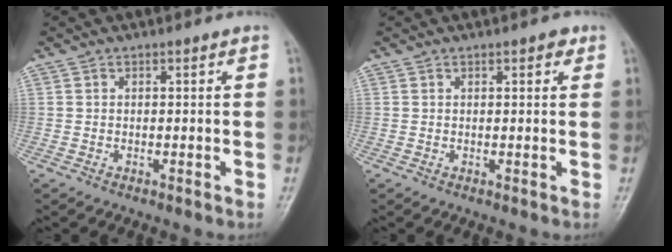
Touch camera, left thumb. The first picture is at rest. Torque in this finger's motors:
{"motor_torque": [-0.10, -0.01, -0.07, 0.23, 0.02]}